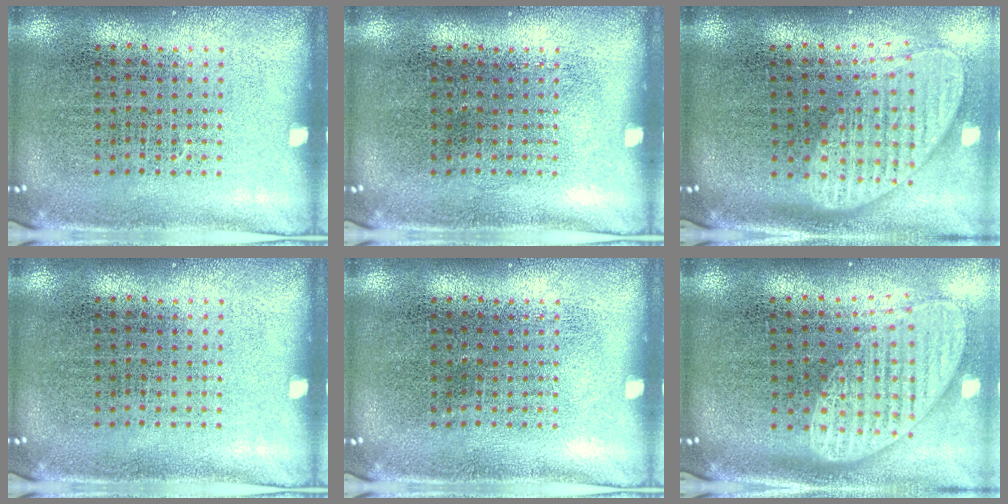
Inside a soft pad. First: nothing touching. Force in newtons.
{"total": 0.0}
{"total": 2.0, "press": 1.6, "slide": 1.3}
{"total": 0.0}
{"total": 0.0}
{"total": 2.0, "press": 1.5, "slide": 1.2}